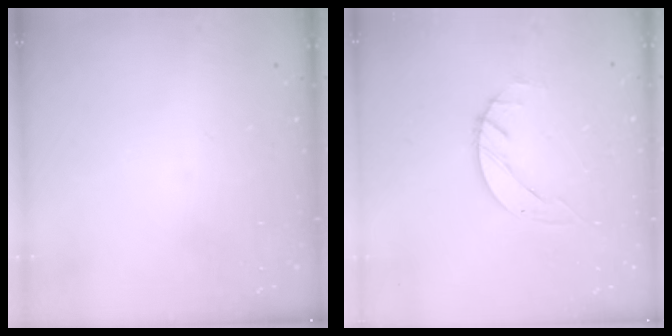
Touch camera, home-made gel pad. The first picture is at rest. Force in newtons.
{"total": 1.4, "press": 1.4, "slide": 0.2}